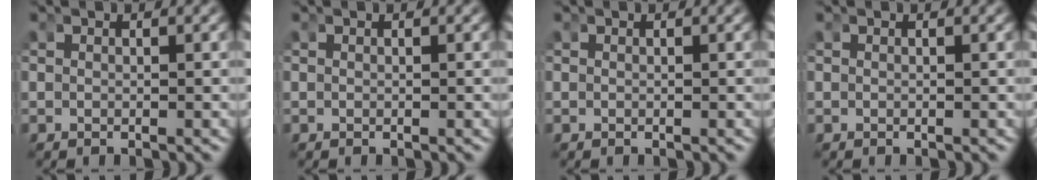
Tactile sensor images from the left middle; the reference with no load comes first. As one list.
[{"total": 0.0}, {"total": 0.0}, {"total": 0.0}]